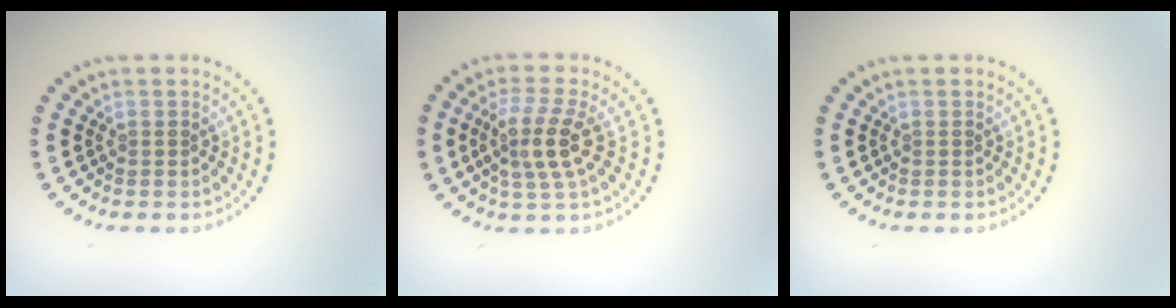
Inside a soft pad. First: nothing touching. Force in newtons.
{"total": 3.7, "press": 3.2, "slide": 1.8}
{"total": 0.0}